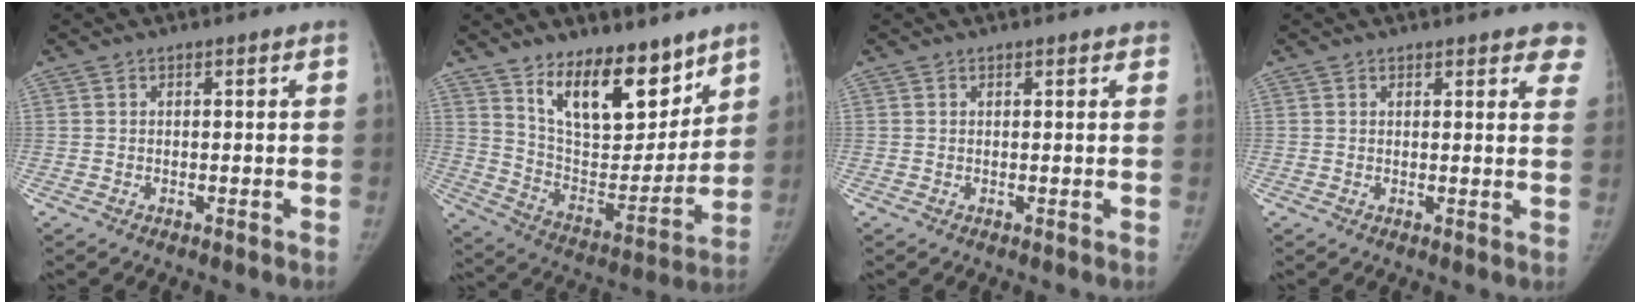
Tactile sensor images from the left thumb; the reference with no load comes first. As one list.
[{"total": 18.5, "force": [12.4, 8.5, 10.9], "torque": [-0.113, -0.089, 0.217]}, {"total": 1.3, "force": [1.1, 0.6, 0.5], "torque": [0.004, 0.000, 0.010]}, {"total": 6.3, "force": [5.4, 2.2, 2.6], "torque": [0.009, -0.020, 0.045]}]